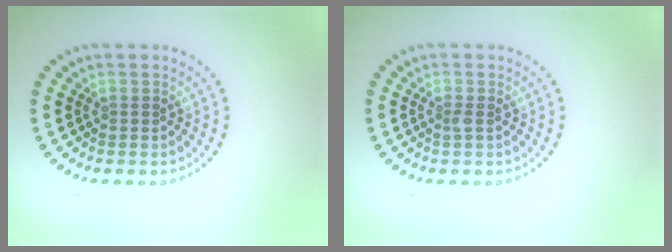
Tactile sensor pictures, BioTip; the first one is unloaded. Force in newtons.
{"total": 0.6, "press": 0.5, "slide": 0.2}